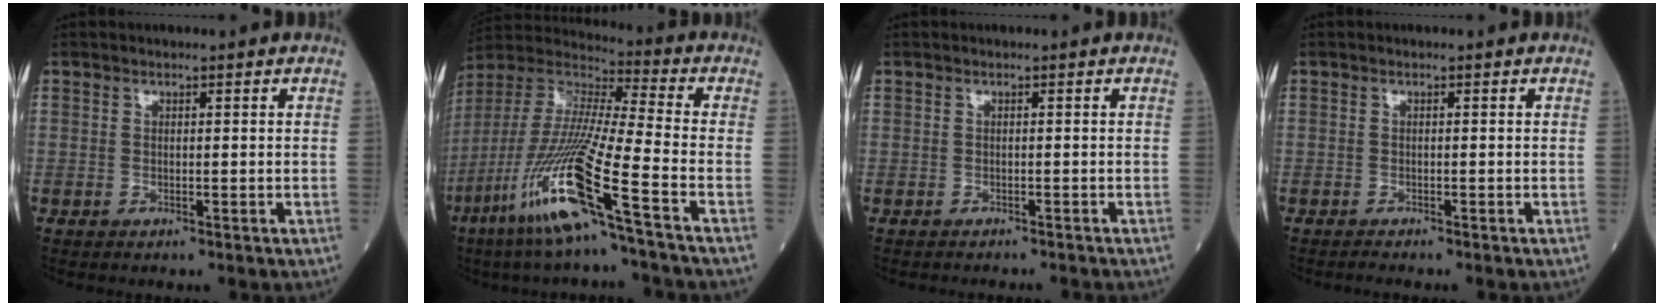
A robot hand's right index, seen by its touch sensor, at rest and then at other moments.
{"total": 18.2, "force": [-8.7, -0.6, 15.9], "torque": [-0.346, -0.037, -0.177]}
{"total": 3.4, "force": [-3.2, 1.2, 0.5], "torque": [-0.003, -0.003, -0.042]}
{"total": 0.7, "force": [-0.7, -0.1, 0.1], "torque": [-0.005, 0.001, -0.012]}